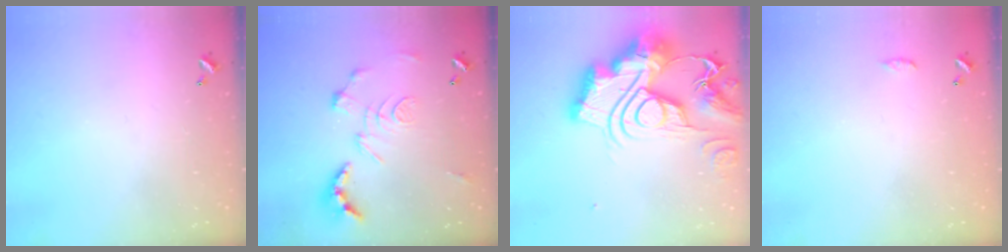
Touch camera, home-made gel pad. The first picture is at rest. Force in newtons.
{"total": 2.9, "press": 2.3, "slide": 1.7}
{"total": 0.6, "press": 0.6, "slide": 0.0}
{"total": 3.0, "press": 3.0, "slide": 0.5}